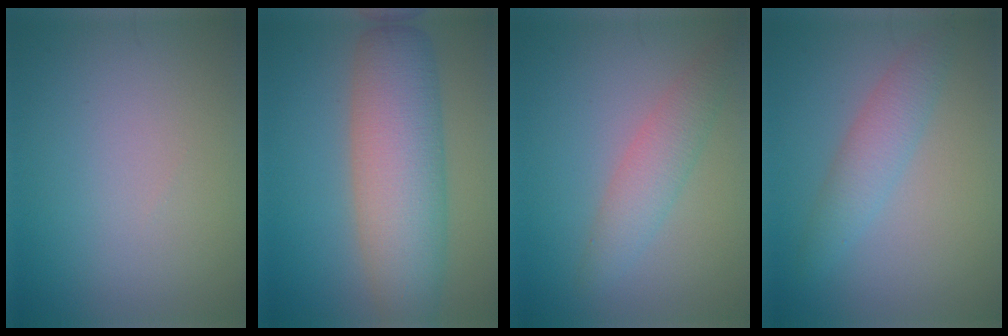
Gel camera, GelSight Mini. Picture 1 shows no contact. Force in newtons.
{"total": 8.5, "press": 8.5, "slide": 0.2}
{"total": 2.9, "press": 2.9, "slide": 0.1}
{"total": 2.8, "press": 2.8, "slide": 0.0}